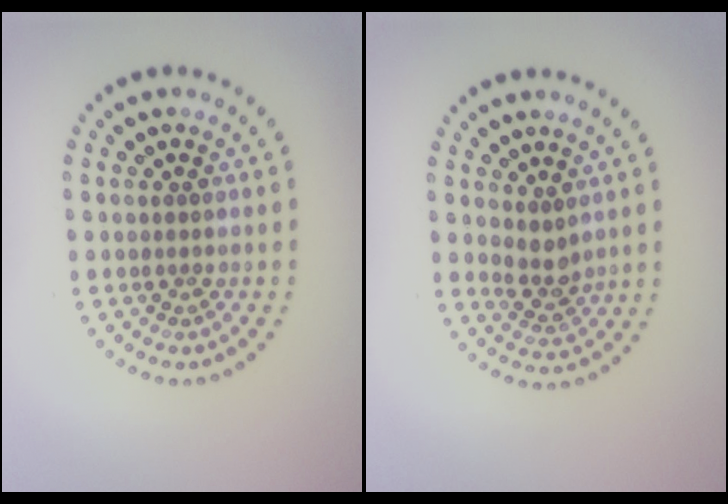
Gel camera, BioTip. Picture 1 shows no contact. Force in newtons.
{"total": 2.0, "press": 1.7, "slide": 1.1}